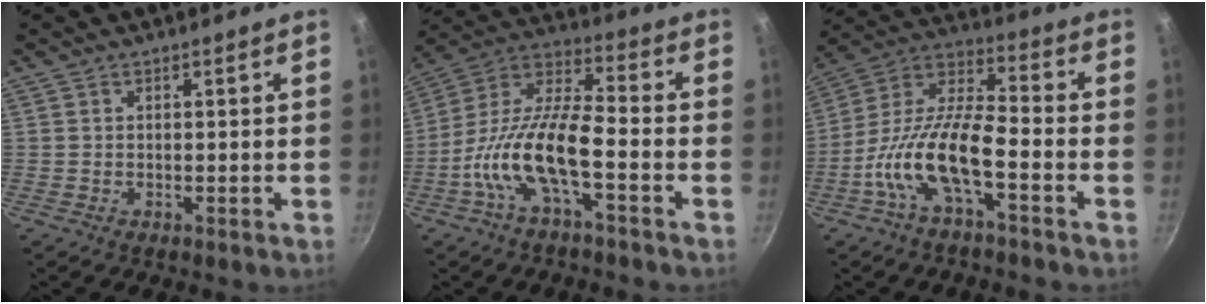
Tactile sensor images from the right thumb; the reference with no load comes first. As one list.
[{"total": 14.8, "force": [-5.4, 5.0, 12.8], "torque": [-0.249, 0.047, -0.119]}, {"total": 14.8, "force": [-5.8, 5.2, 12.5], "torque": [-0.243, 0.048, -0.127]}]